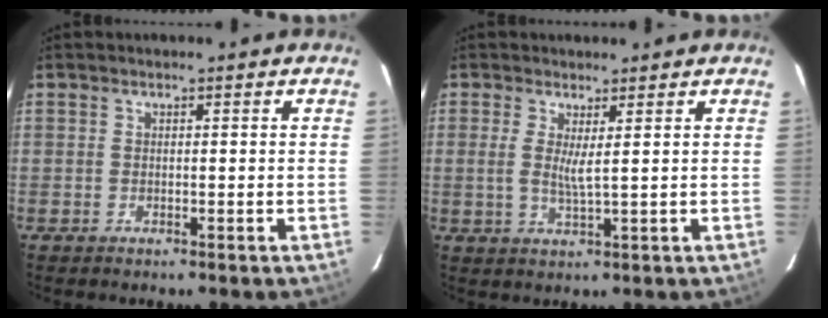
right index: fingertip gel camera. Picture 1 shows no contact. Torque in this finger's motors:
{"motor_torque": [-0.02, 0.03, 0.06, 0.05]}